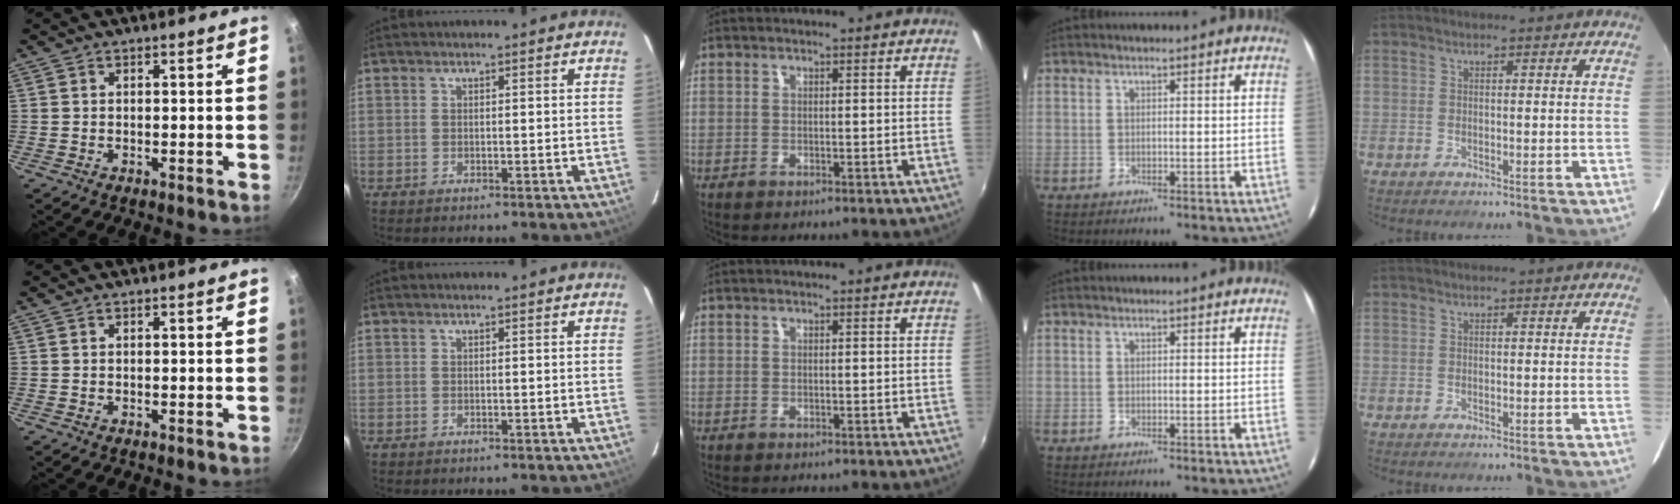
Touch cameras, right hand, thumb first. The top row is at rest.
{}